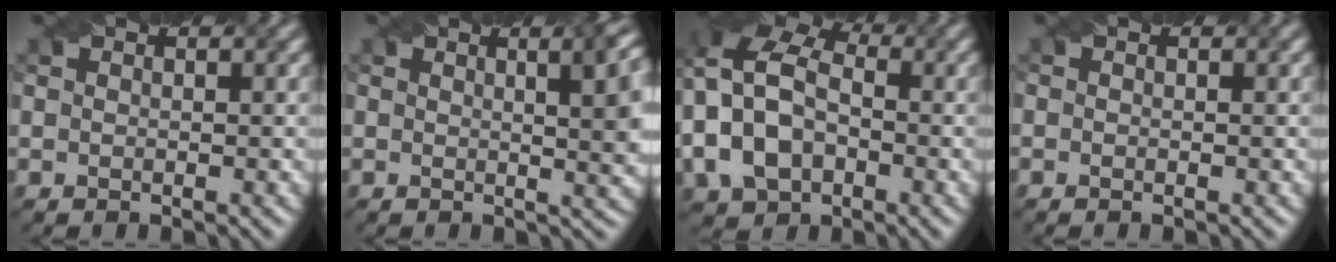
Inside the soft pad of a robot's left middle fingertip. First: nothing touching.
{"total": 6.4, "force": [1.5, 2.1, 5.9], "torque": [-0.034, 0.014, 0.016]}
{"total": 11.5, "force": [-0.5, 8.1, 8.1], "torque": [-0.181, -0.002, -0.023]}
{"total": 0.0}